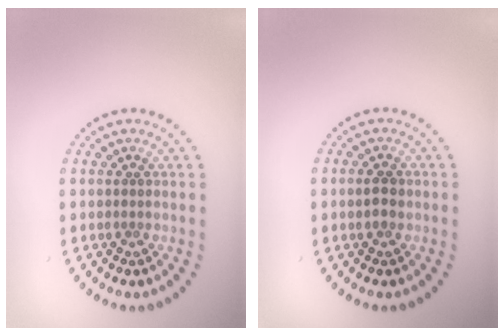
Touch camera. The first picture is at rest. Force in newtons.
{"total": 1.6, "press": 1.6, "slide": 0.1}